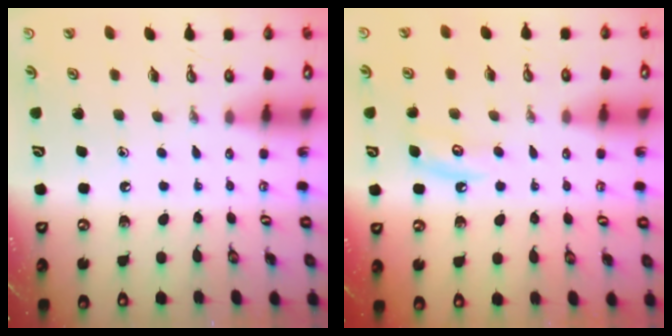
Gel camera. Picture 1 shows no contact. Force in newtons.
{"total": 6.5, "press": 6.5, "slide": 0.3}